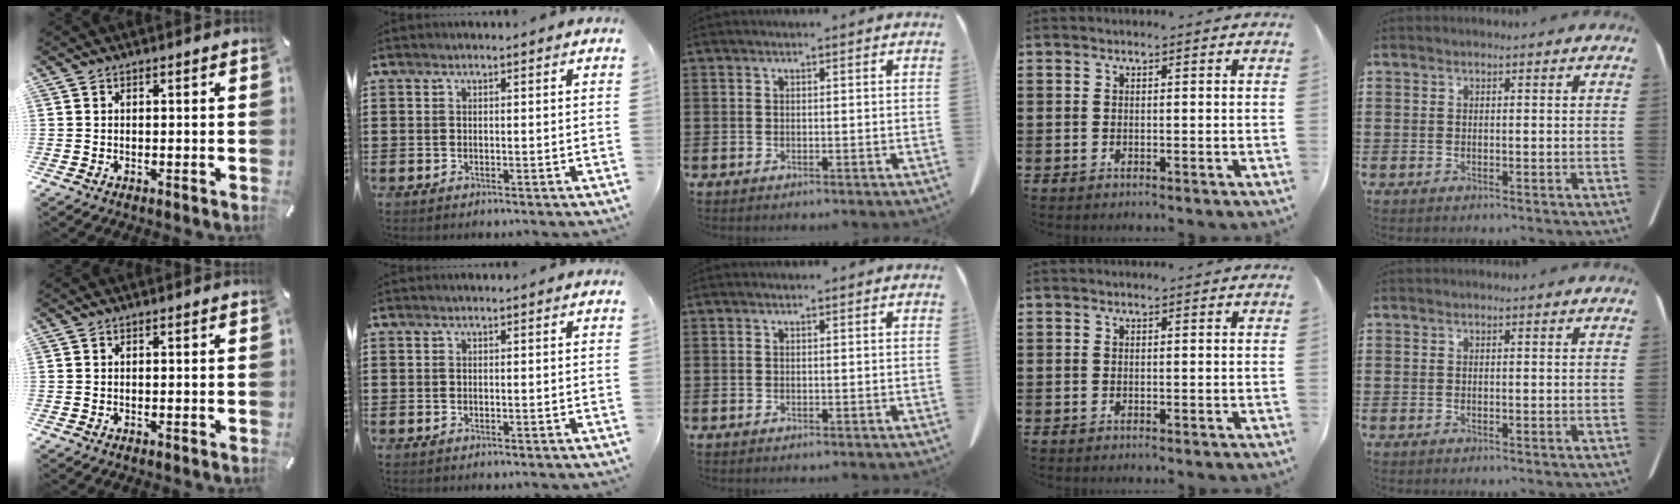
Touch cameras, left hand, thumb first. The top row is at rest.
{}